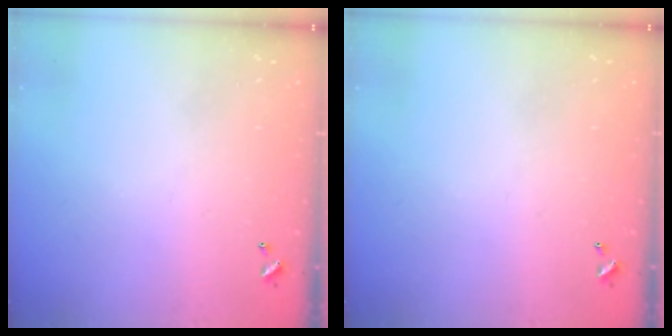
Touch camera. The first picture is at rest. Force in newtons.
{"total": 0.0}